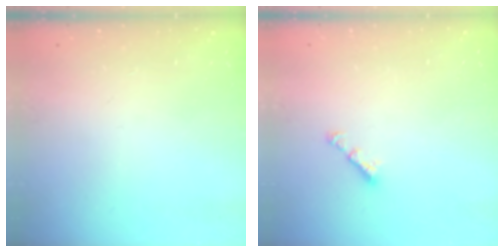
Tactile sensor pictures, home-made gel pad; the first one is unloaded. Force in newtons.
{"total": 2.9, "press": 2.8, "slide": 0.6}